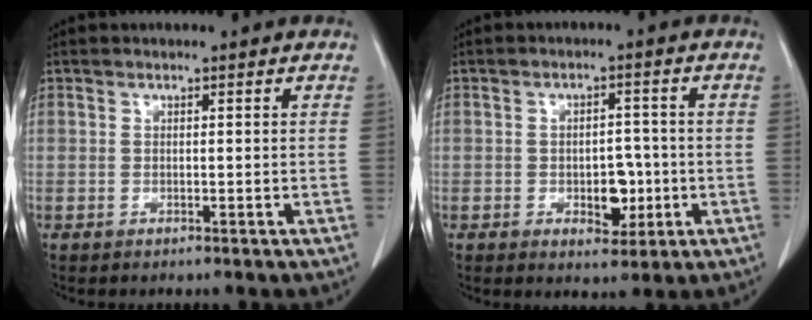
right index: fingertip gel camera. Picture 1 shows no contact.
{"total": 5.2, "force": [-1.3, 2.9, 4.1], "torque": [-0.055, 0.003, -0.011]}